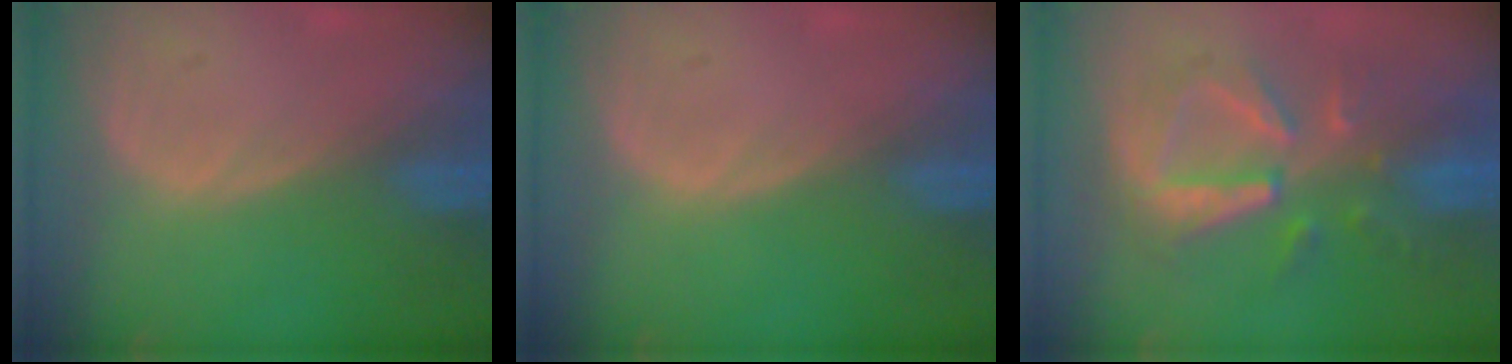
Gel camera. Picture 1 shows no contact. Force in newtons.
{"total": 0.0}
{"total": 8.3, "press": 8.2, "slide": 0.8}